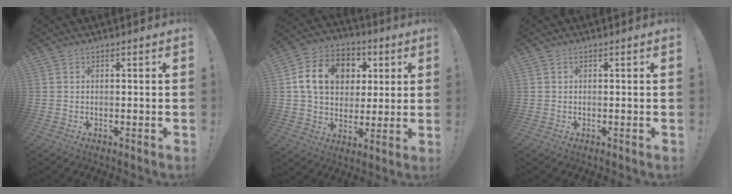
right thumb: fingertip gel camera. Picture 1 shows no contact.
{"total": 16.4, "force": [4.7, 12.8, 9.1], "torque": [-0.137, -0.001, 0.096]}
{"total": 0.0}